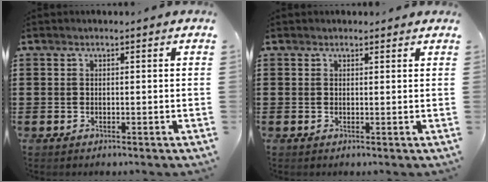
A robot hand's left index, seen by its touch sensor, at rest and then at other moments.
{"total": 1.0, "force": [0.8, 0.6, 0.1], "torque": [-0.004, 0.004, 0.016]}